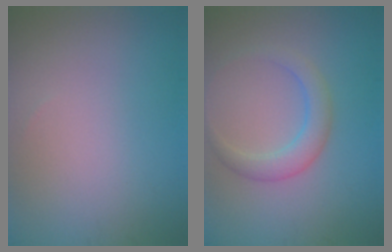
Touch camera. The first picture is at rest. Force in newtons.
{"total": 2.8, "press": 2.8, "slide": 0.2}